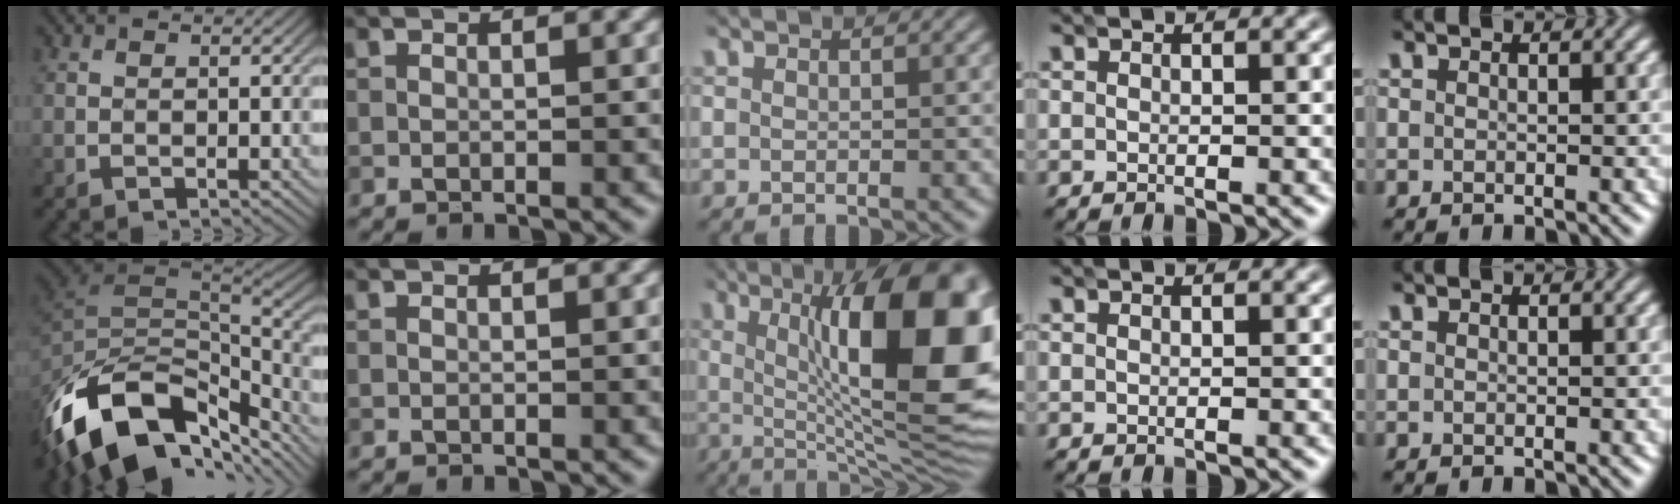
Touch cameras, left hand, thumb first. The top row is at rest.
{"thumb": {"total": 16.8, "force": [-9.2, 8.6, 11.0], "torque": [-0.253, -0.014, -0.166]}, "middle": {"total": 17.1, "force": [3.4, 5.7, 15.8], "torque": [-0.204, 0.010, 0.046]}}